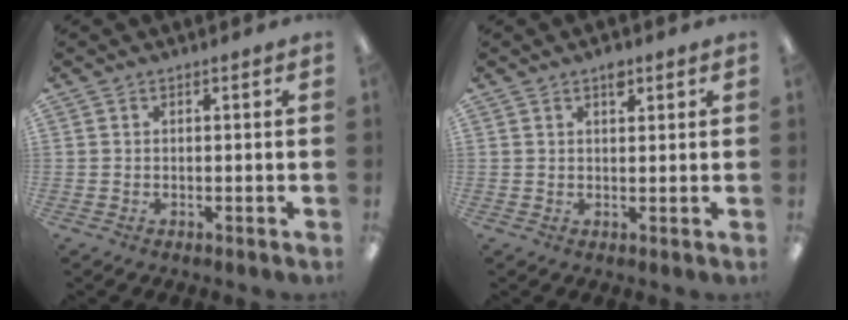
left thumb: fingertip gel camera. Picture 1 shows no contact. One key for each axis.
{"total": 5.7, "fx": 3.5, "fy": 2.8, "fz": 3.4, "tx": -0.034, "ty": -0.016, "tz": 0.056}